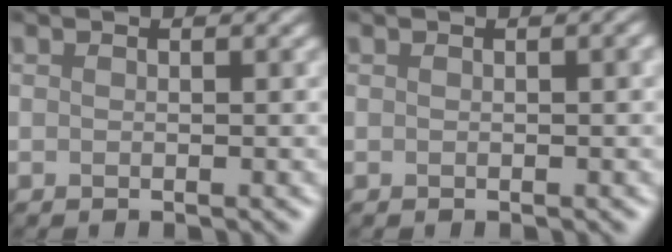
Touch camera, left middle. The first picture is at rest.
{"total": 1.0, "force": [-0.2, 0.4, 0.9], "torque": [-0.003, 0.005, -0.006]}